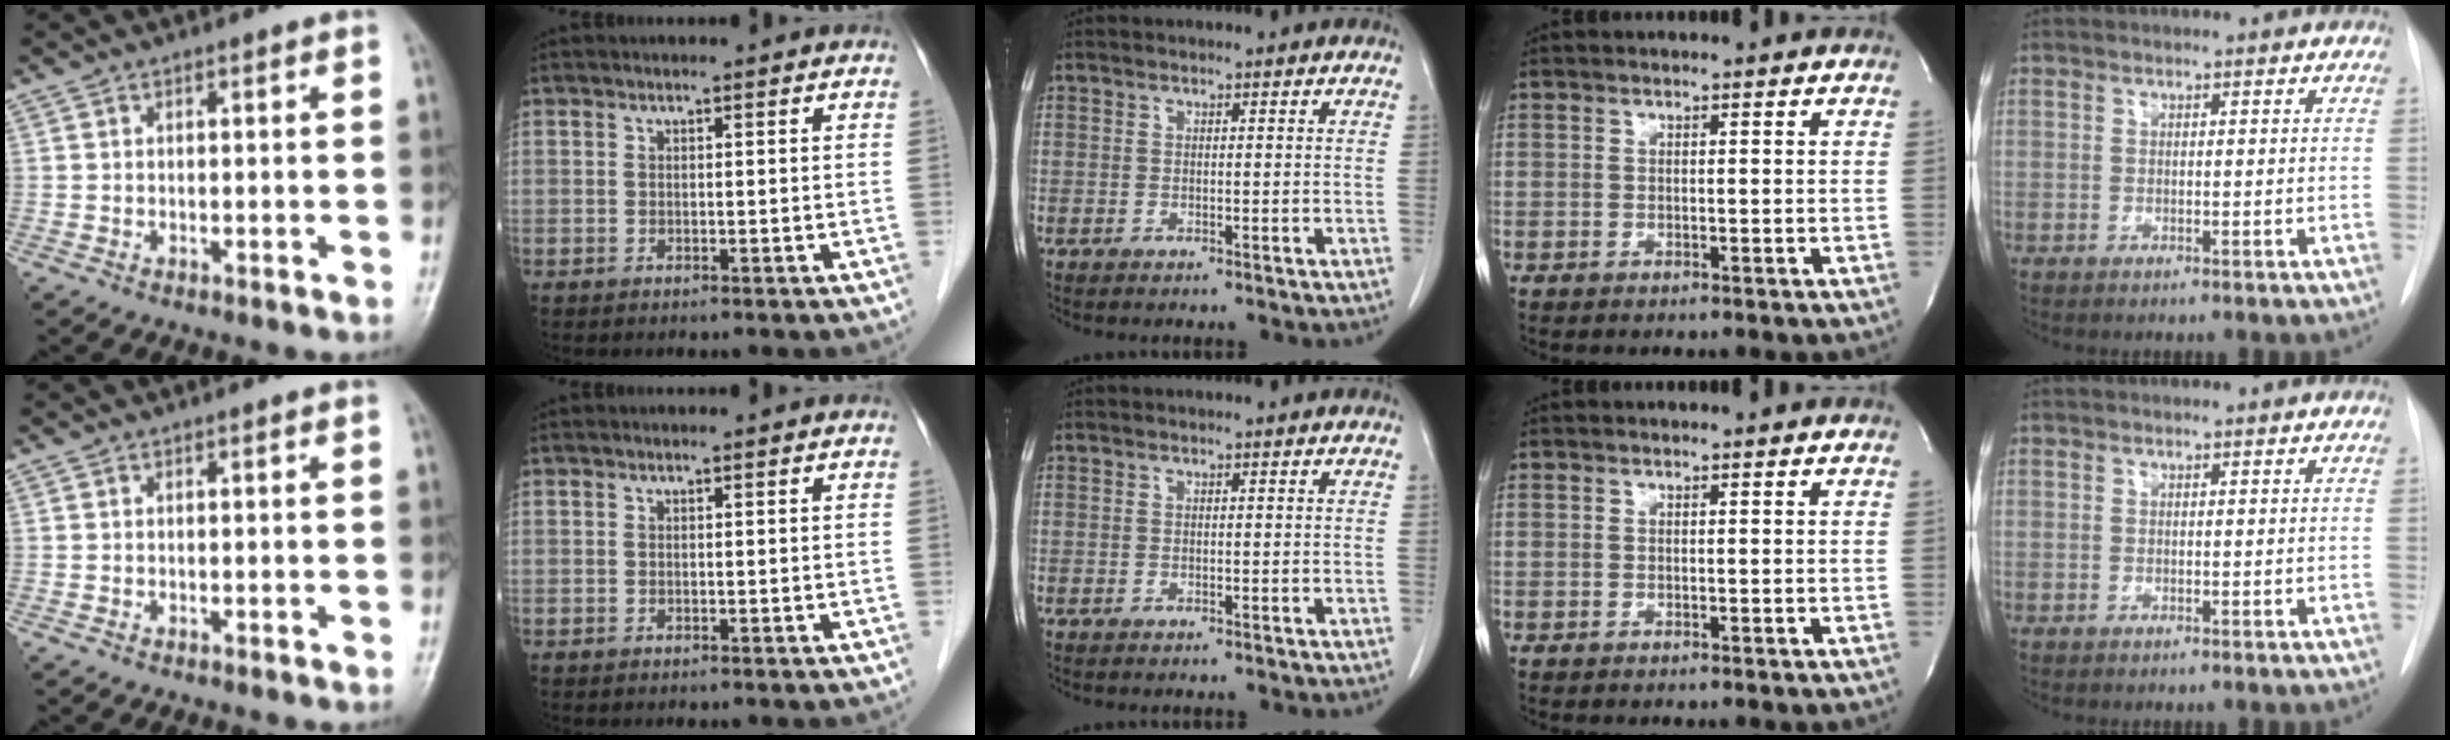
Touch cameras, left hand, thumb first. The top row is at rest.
{}